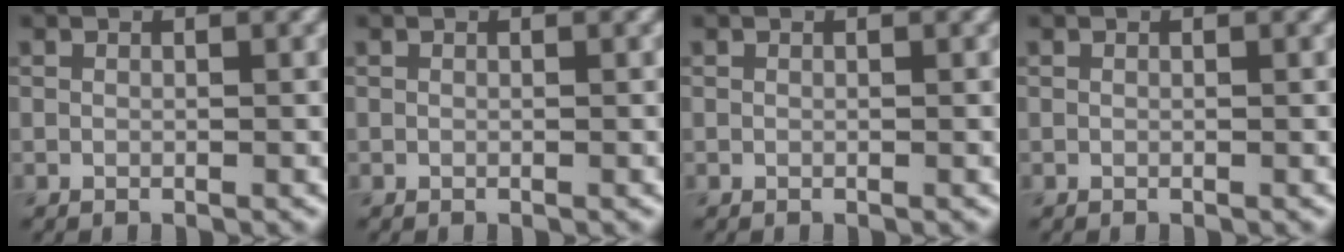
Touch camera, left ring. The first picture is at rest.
{"total": 0.0}
{"total": 0.0}
{"total": 0.0}